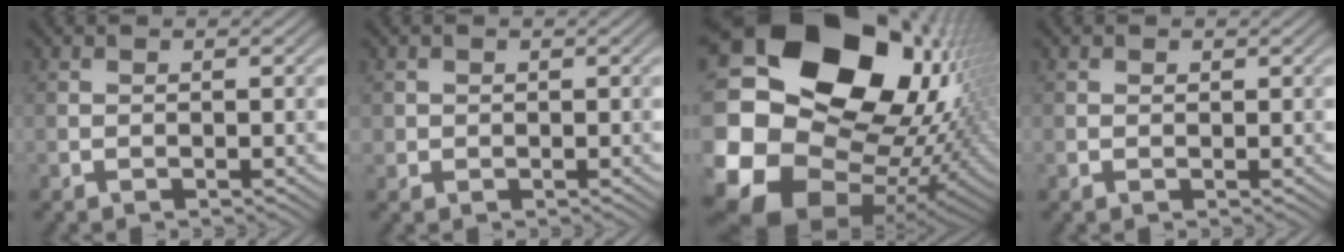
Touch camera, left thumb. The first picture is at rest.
{"total": 1.1, "force": [0.2, 1.1, 0.1], "torque": [-0.001, -0.006, 0.003]}
{"total": 22.7, "force": [3.2, 18.5, 12.8], "torque": [-0.319, -0.031, 0.086]}
{"total": 0.6, "force": [0.3, 0.5, 0.1], "torque": [0.000, -0.004, 0.005]}